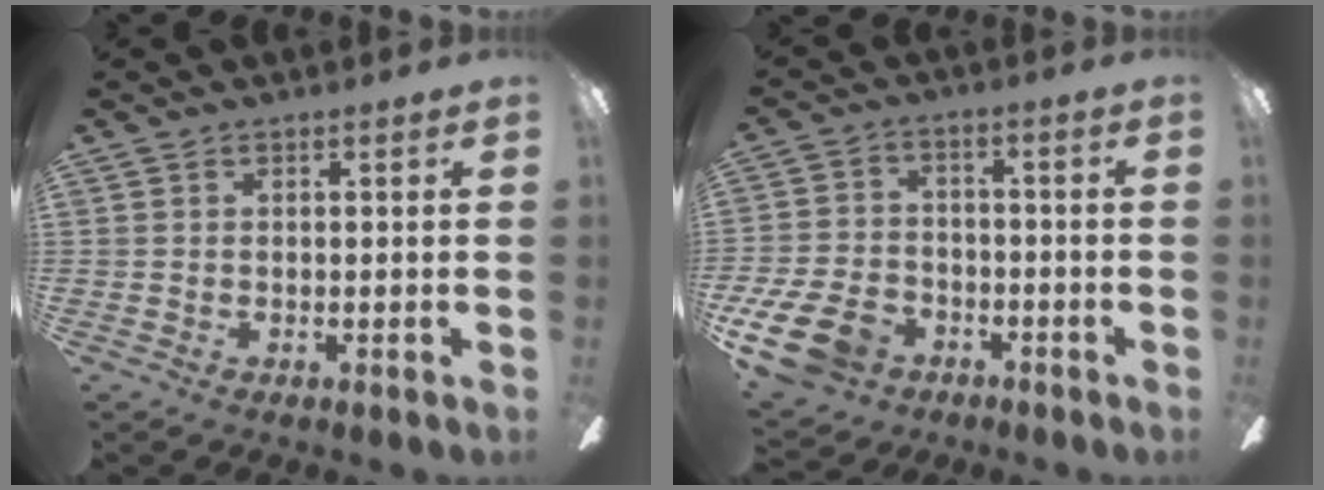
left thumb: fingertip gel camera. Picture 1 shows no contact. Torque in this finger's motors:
{"motor_torque": [-0.78, 1.49, 0.77, 1.03, 0.19]}